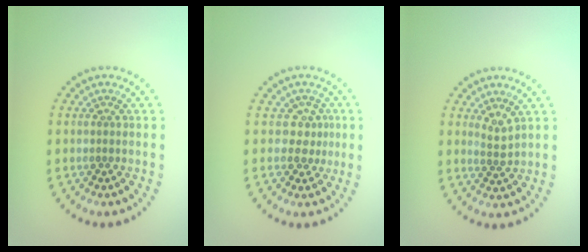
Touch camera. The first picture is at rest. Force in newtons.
{"total": 2.1, "press": 1.4, "slide": 1.6}
{"total": 1.6, "press": 1.1, "slide": 1.3}